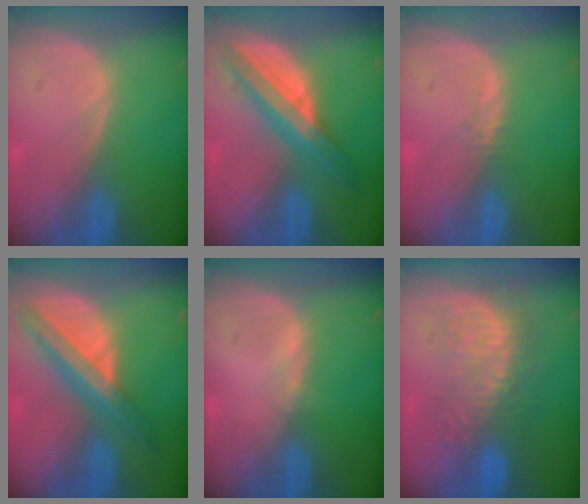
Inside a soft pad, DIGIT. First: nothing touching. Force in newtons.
{"total": 7.5, "press": 7.5, "slide": 0.4}
{"total": 0.9, "press": 0.8, "slide": 0.4}
{"total": 8.3, "press": 7.1, "slide": 4.4}
{"total": 0.6, "press": 0.5, "slide": 0.3}
{"total": 8.9, "press": 8.7, "slide": 2.0}